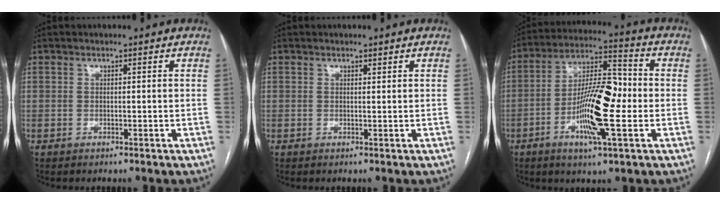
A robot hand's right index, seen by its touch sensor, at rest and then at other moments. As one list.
[{"total": 0.5, "force": [0.5, 0.1, 0.2], "torque": [-0.009, -0.001, 0.008]}, {"total": 13.8, "force": [-2.9, 2.6, 13.3], "torque": [-0.242, 0.007, -0.053]}]